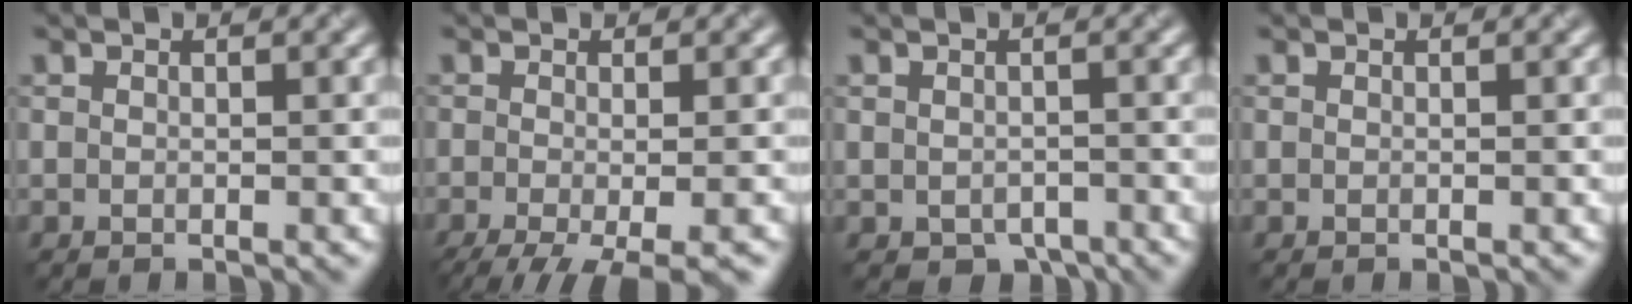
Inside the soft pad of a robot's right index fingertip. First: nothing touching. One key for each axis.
{"total": 7.4, "fx": -3.9, "fy": 2.3, "fz": 5.9, "tx": -0.089, "ty": -0.018, "tz": -0.056}
{"total": 2.1, "fx": -1.2, "fy": 1.4, "fz": 1.0, "tx": -0.012, "ty": -0.009, "tz": -0.018}
{"total": 0.0}